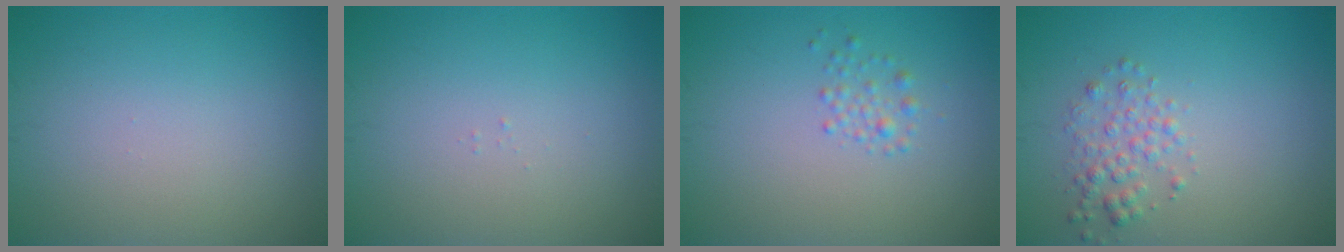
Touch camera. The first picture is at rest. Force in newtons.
{"total": 0.0}
{"total": 1.2, "press": 1.2, "slide": 0.0}
{"total": 2.0, "press": 2.0, "slide": 0.1}